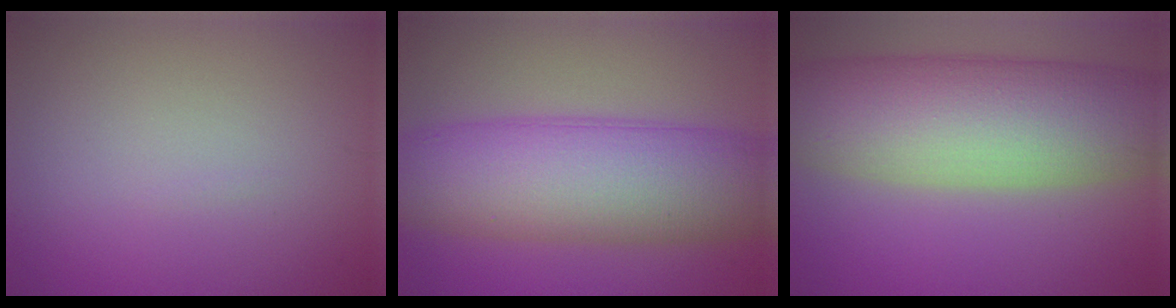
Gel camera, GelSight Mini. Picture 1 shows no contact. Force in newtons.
{"total": 11.7, "press": 11.7, "slide": 0.1}
{"total": 13.2, "press": 13.2, "slide": 0.7}